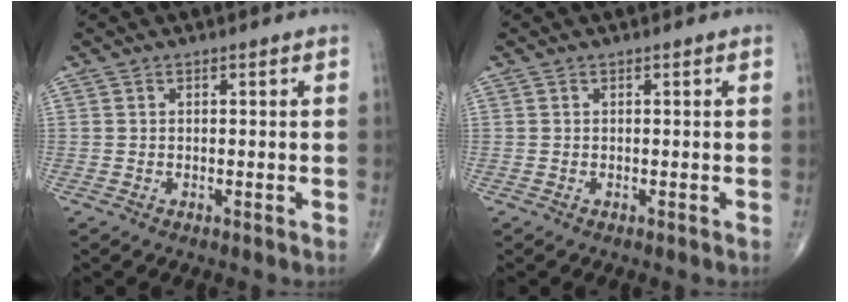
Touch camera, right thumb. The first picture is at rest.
{"total": 0.0}